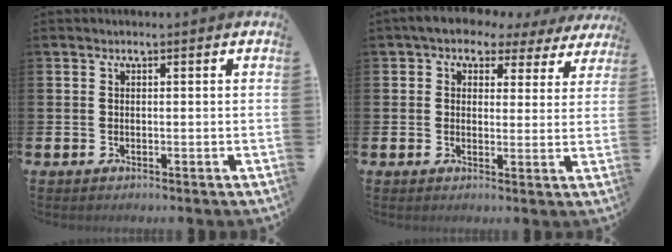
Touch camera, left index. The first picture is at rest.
{"total": 4.1, "force": [2.9, 2.6, 1.1], "torque": [-0.033, -0.016, 0.045]}